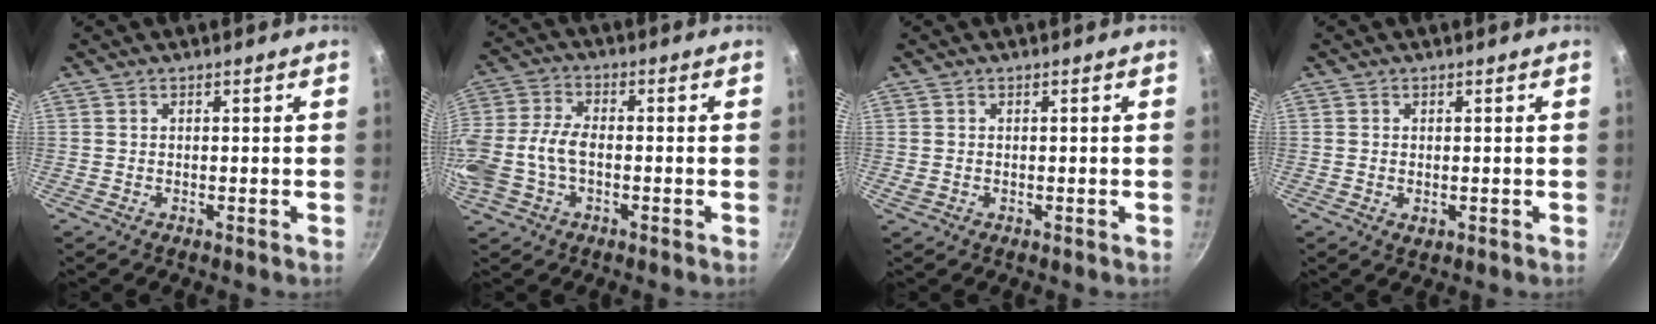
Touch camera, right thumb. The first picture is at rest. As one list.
[{"total": 11.4, "force": [-2.4, 7.0, 8.6], "torque": [-0.188, 0.025, -0.055]}, {"total": 0.8, "force": [-0.1, 0.7, 0.5], "torque": [-0.008, 0.001, 0.000]}, {"total": 1.2, "force": [-0.1, 0.8, 0.8], "torque": [-0.013, -0.002, 0.000]}]